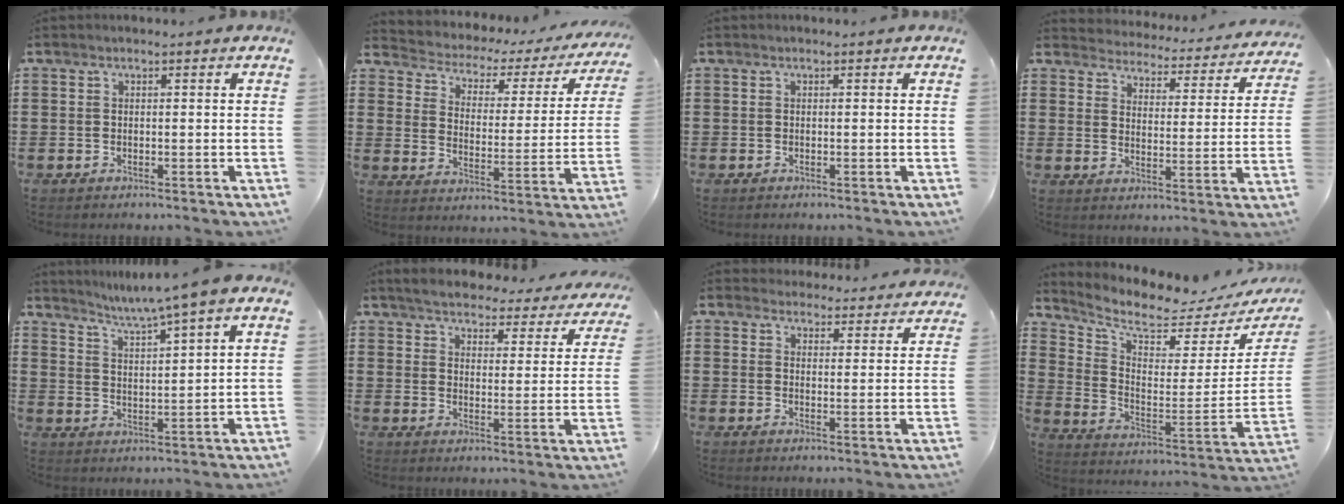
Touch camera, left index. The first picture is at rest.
{"total": 2.5, "force": [2.0, 1.3, 0.8], "torque": [-0.034, -0.022, 0.021]}
{"total": 0.0}
{"total": 3.7, "force": [3.7, 0.1, -0.2], "torque": [-0.015, -0.039, 0.058]}
{"total": 4.5, "force": [3.5, -1.3, 2.4], "torque": [-0.061, -0.024, 0.052]}
{"total": 4.4, "force": [4.3, 0.2, 0.7], "torque": [-0.040, -0.033, 0.071]}
{"total": 3.9, "force": [3.9, 0.5, 0.1], "torque": [-0.015, -0.016, 0.072]}
{"total": 5.8, "force": [5.2, 0.9, 2.3], "torque": [-0.076, -0.057, 0.086]}